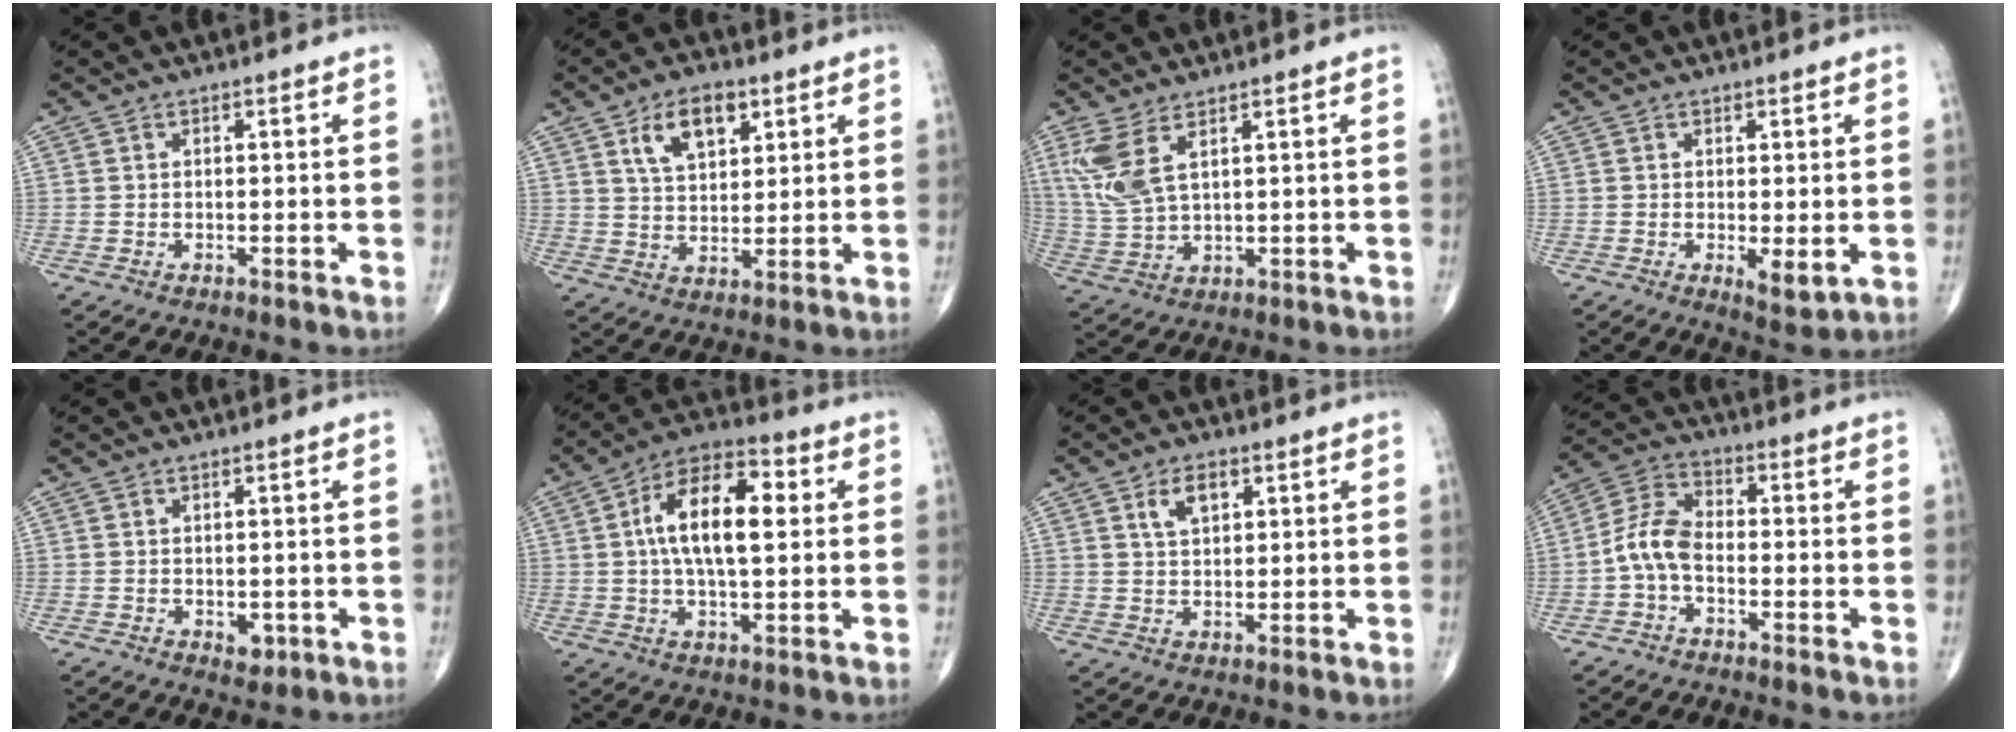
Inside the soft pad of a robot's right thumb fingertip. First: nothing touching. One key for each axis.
{"total": 9.1, "fx": 4.4, "fy": 5.0, "fz": 6.2, "tx": -0.088, "ty": -0.015, "tz": 0.079}
{"total": 7.6, "fx": 3.7, "fy": 2.7, "fz": 6.1, "tx": -0.150, "ty": -0.013, "tz": 0.088}
{"total": 3.7, "fx": -0.5, "fy": 1.3, "fz": 3.5, "tx": -0.054, "ty": -0.015, "tz": -0.003}
{"total": 2.4, "fx": -0.6, "fy": 1.6, "fz": 1.7, "tx": -0.011, "ty": -0.001, "tz": -0.003}
{"total": 14.6, "fx": 2.3, "fy": 6.7, "fz": 12.8, "tx": -0.217, "ty": 0.019, "tz": 0.031}
{"total": 4.7, "fx": 2.2, "fy": 2.6, "fz": 3.3, "tx": -0.050, "ty": -0.004, "tz": 0.040}
{"total": 6.9, "fx": -1.9, "fy": 3.8, "fz": 5.3, "tx": -0.108, "ty": 0.029, "tz": -0.051}